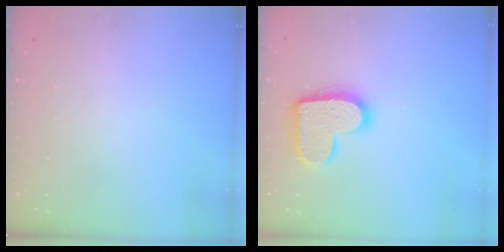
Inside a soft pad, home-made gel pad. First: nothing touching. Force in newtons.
{"total": 15.0, "press": 15.0, "slide": 0.7}